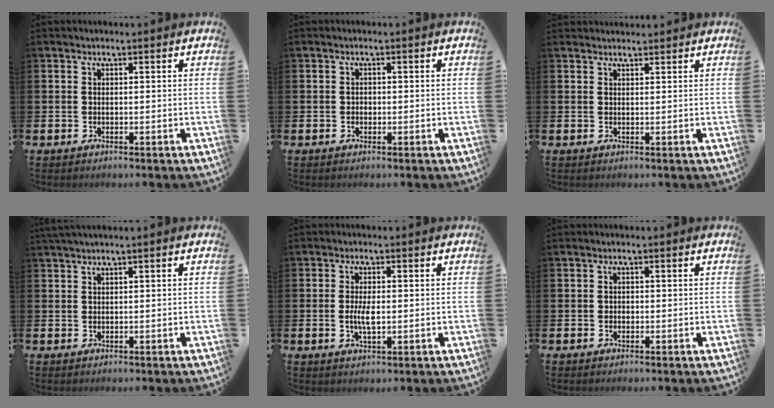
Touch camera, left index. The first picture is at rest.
{"total": 0.7, "force": [-0.3, 0.6, 0.3], "torque": [-0.005, 0.005, -0.007]}
{"total": 1.2, "force": [1.2, 0.2, 0.0], "torque": [0.007, -0.003, 0.020]}
{"total": 1.3, "force": [1.0, -0.2, 0.9], "torque": [-0.024, 0.003, 0.019]}
{"total": 3.3, "force": [-0.1, 1.3, 3.0], "torque": [-0.048, -0.002, -0.005]}
{"total": 0.6, "force": [-0.2, 0.6, 0.2], "torque": [-0.004, 0.005, -0.005]}